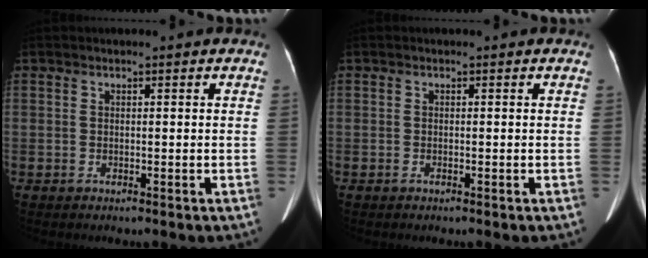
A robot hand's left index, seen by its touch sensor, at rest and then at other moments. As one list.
[{"total": 0.0}]